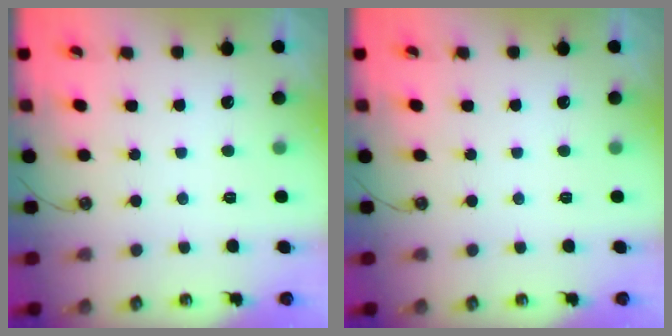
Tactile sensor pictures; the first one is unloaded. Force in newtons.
{"total": 0.0}